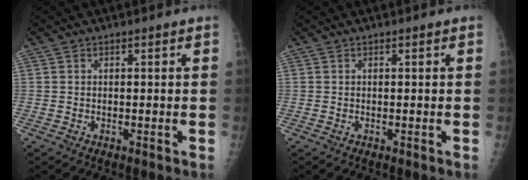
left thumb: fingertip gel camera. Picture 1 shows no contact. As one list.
[{"total": 0.0}]